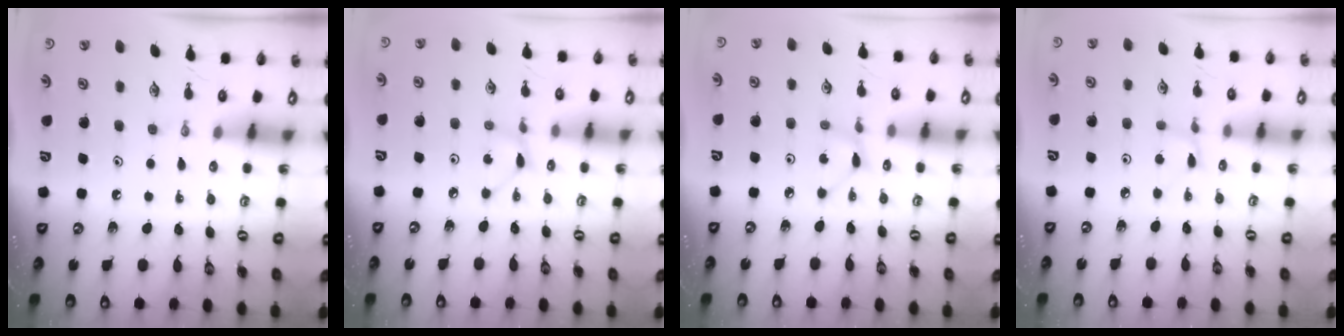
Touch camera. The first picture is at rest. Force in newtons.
{"total": 1.9, "press": 1.9, "slide": 0.1}
{"total": 2.5, "press": 2.4, "slide": 0.3}
{"total": 1.9, "press": 1.9, "slide": 0.2}